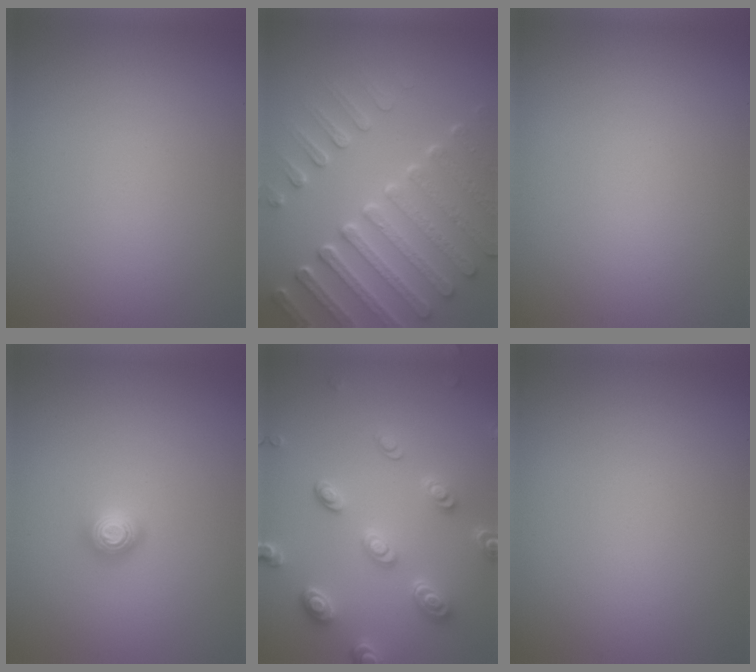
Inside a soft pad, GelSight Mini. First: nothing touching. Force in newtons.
{"total": 7.4, "press": 5.7, "slide": 4.8}
{"total": 0.0}
{"total": 1.3, "press": 1.2, "slide": 0.5}
{"total": 4.6, "press": 3.6, "slide": 2.9}
{"total": 0.0}